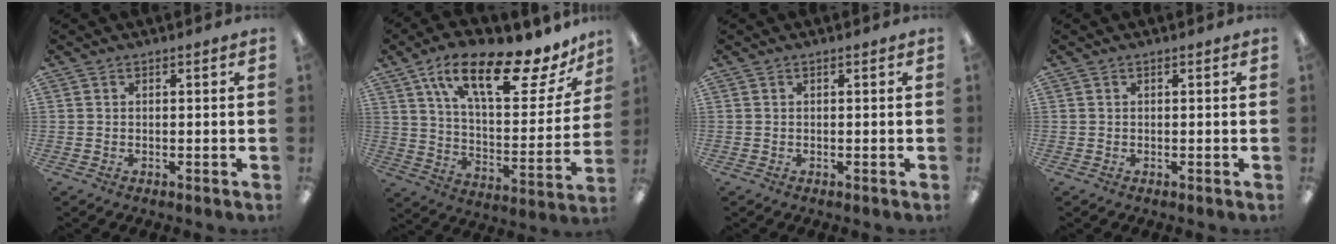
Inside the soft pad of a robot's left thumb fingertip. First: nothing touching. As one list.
[{"total": 21.2, "force": [13.5, 7.2, 14.8], "torque": [-0.236, -0.073, 0.219]}, {"total": 0.0}, {"total": 0.0}]